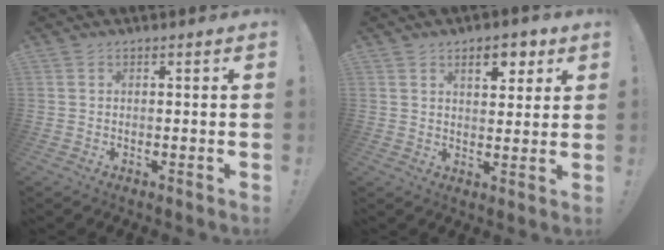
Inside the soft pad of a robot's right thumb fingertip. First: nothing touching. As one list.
[{"total": 7.3, "force": [3.9, 3.6, 5.0], "torque": [-0.054, -0.015, 0.062]}]